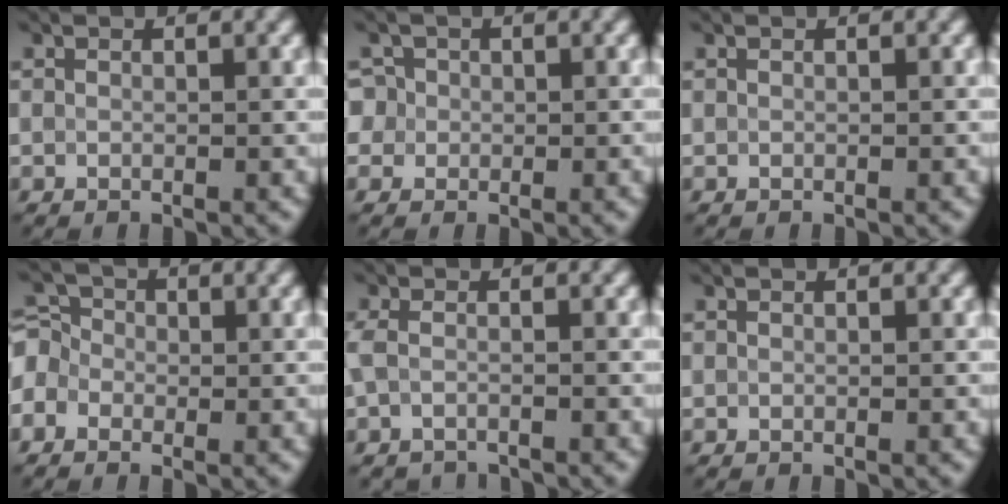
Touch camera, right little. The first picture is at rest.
{"total": 3.3, "force": [0.8, 3.0, 1.1], "torque": [-0.006, 0.022, -0.004]}
{"total": 0.0}
{"total": 3.7, "force": [-0.9, 3.2, 1.6], "torque": [-0.025, 0.022, -0.034]}
{"total": 2.9, "force": [-2.6, 0.6, 1.1], "torque": [-0.034, -0.018, -0.049]}
{"total": 0.0}